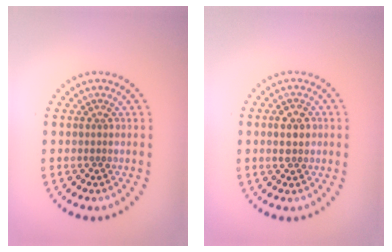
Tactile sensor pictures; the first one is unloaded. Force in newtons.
{"total": 2.7, "press": 2.7, "slide": 0.1}